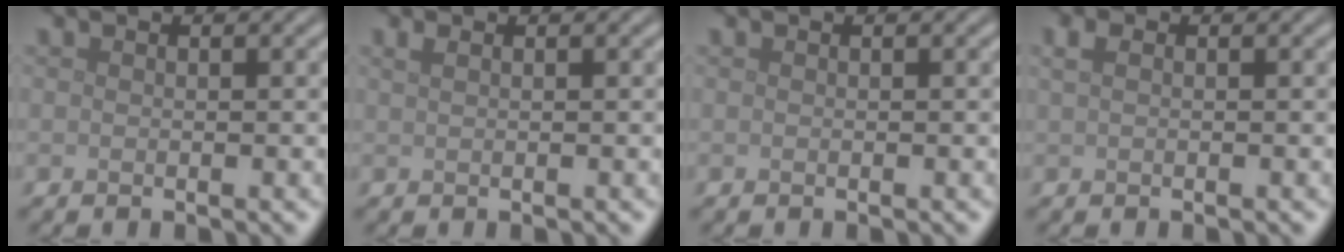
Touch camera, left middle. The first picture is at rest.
{"total": 1.0, "force": [0.6, 0.4, 0.7], "torque": [-0.012, 0.006, 0.009]}
{"total": 0.0}
{"total": 1.2, "force": [0.4, 0.6, 0.9], "torque": [-0.021, 0.008, 0.005]}